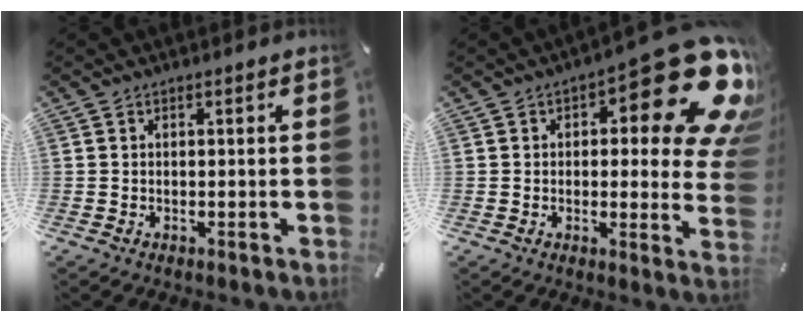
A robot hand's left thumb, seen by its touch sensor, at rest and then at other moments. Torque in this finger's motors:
{"motor_torque": [1.45, 0.53, 0.97, 0.51, 0.13]}